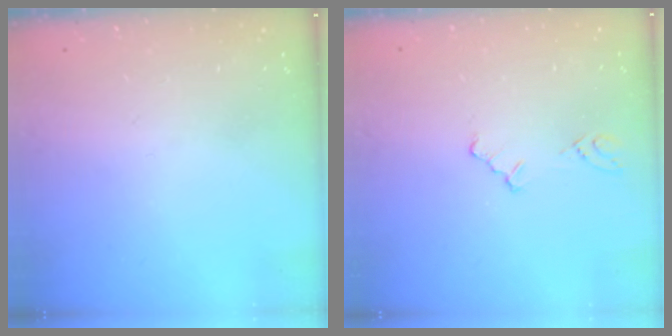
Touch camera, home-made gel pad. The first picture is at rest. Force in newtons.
{"total": 2.4, "press": 2.3, "slide": 0.4}